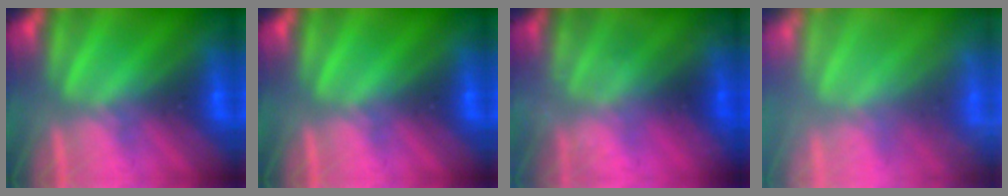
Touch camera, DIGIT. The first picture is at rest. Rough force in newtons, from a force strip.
{"total": 0.0}
{"total": 1.3}
{"total": 7.1}